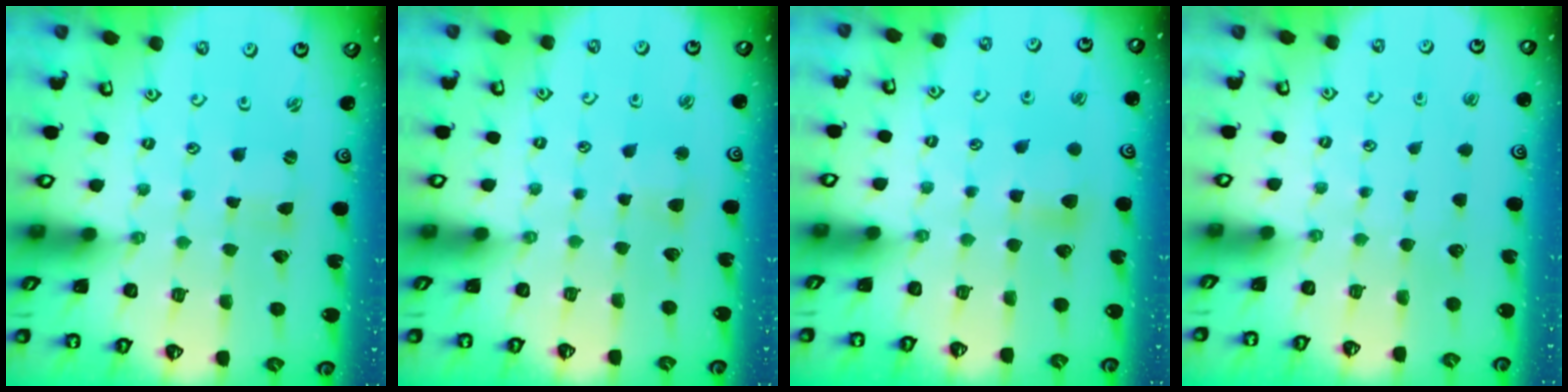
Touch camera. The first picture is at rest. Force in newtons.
{"total": 2.9, "press": 2.9, "slide": 0.3}
{"total": 5.3, "press": 5.3, "slide": 0.6}
{"total": 0.0}